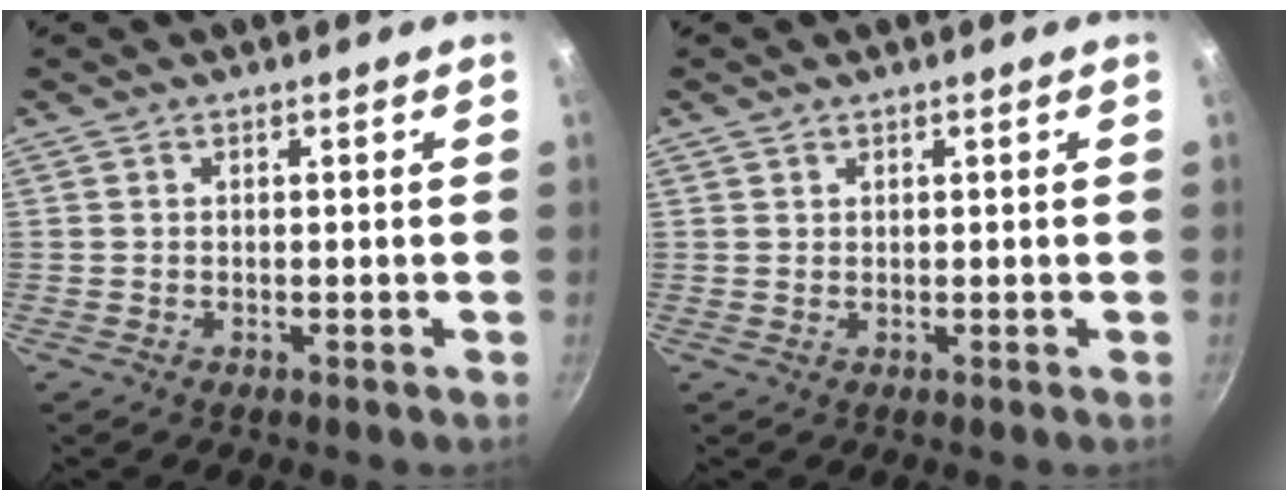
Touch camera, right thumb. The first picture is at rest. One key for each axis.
{"total": 0.7, "fx": 0.5, "fy": 0.5, "fz": 0.1, "tx": 0.002, "ty": -0.002, "tz": 0.007}